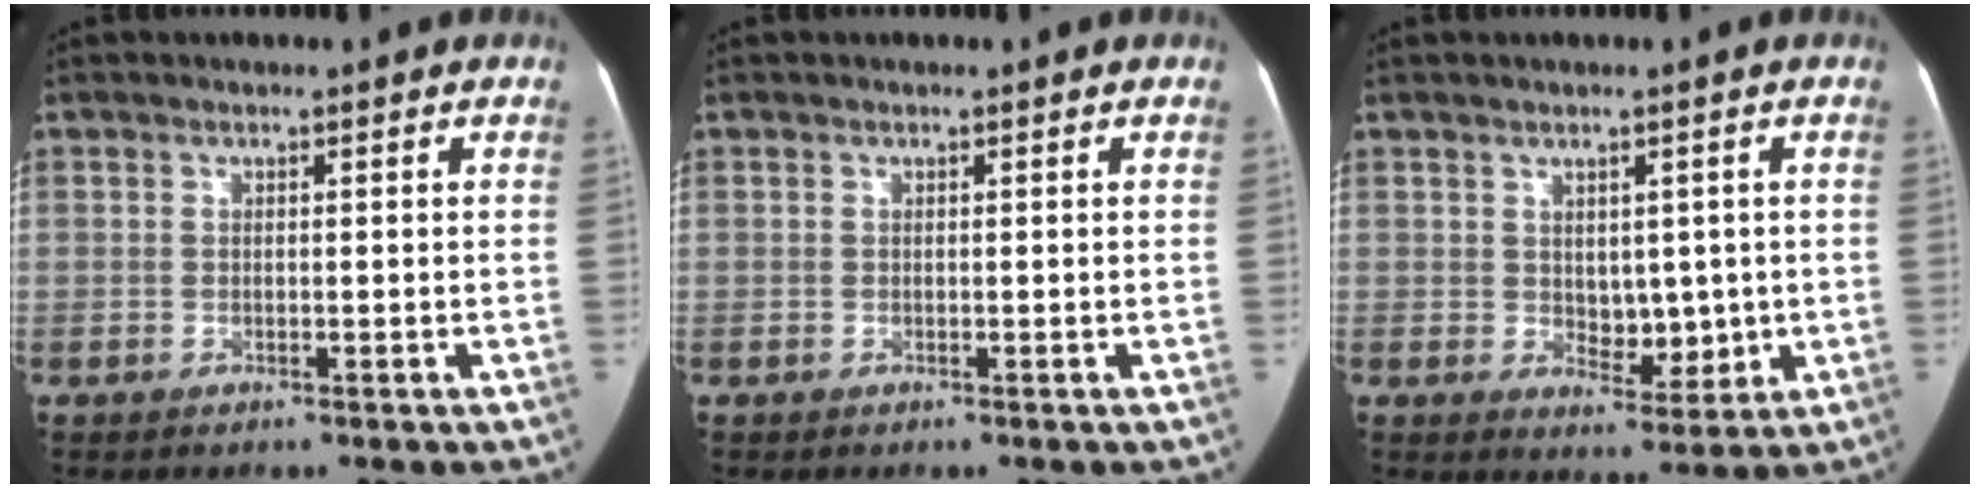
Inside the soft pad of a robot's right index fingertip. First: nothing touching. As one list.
[{"total": 0.0}, {"total": 5.0, "force": [0.3, 3.1, 3.9], "torque": [-0.048, -0.003, 0.016]}]